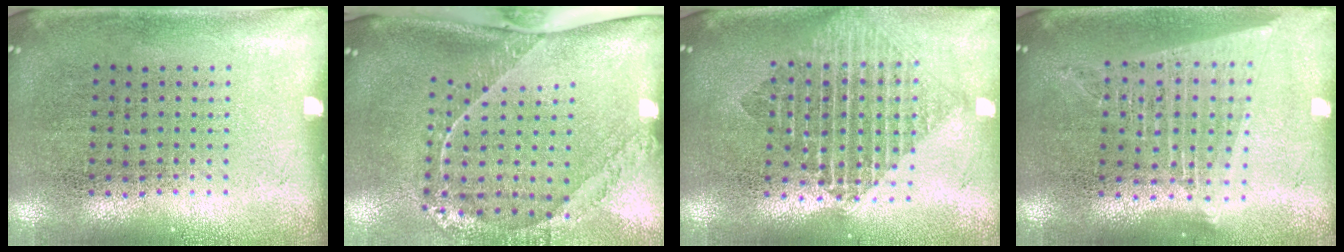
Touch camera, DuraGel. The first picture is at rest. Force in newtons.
{"total": 2.4, "press": 1.7, "slide": 1.7}
{"total": 1.9, "press": 1.6, "slide": 1.1}
{"total": 1.8, "press": 1.5, "slide": 0.9}